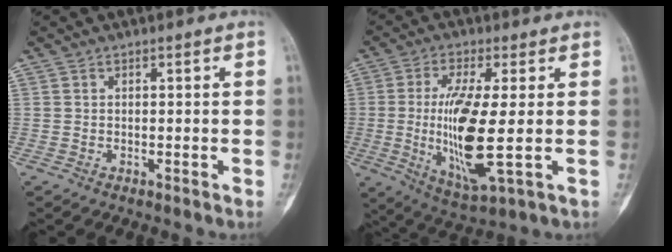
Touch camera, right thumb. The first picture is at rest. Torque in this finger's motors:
{"motor_torque": [1.03, 3.01, 0.54, -0.27, 0.34]}